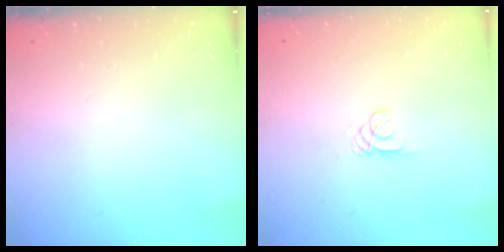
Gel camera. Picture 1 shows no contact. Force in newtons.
{"total": 0.6, "press": 0.6, "slide": 0.1}